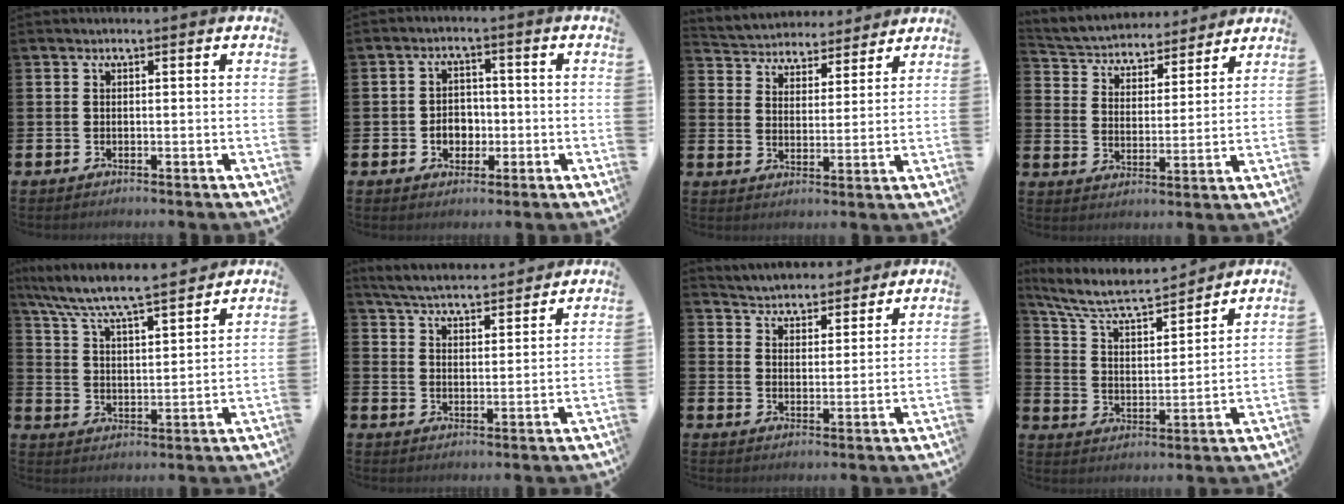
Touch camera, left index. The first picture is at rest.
{"total": 3.4, "force": [-0.8, 2.8, 1.7], "torque": [-0.016, -0.003, -0.026]}
{"total": 4.5, "force": [4.2, 1.5, -0.4], "torque": [-0.019, -0.031, 0.071]}
{"total": 4.5, "force": [4.1, 1.8, -0.1], "torque": [-0.029, -0.038, 0.065]}
{"total": 7.7, "force": [7.3, 0.3, 2.4], "torque": [-0.079, -0.056, 0.126]}
{"total": 5.6, "force": [5.5, 0.5, 0.8], "torque": [-0.036, -0.031, 0.097]}
{"total": 4.8, "force": [4.6, 1.1, -0.5], "torque": [-0.010, -0.031, 0.082]}
{"total": 7.8, "force": [7.1, 1.5, 2.9], "torque": [-0.093, -0.046, 0.123]}